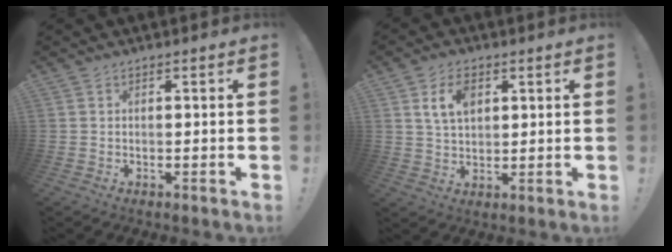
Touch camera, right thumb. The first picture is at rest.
{"total": 7.8, "force": [3.0, 5.0, 5.2], "torque": [-0.081, -0.003, 0.055]}